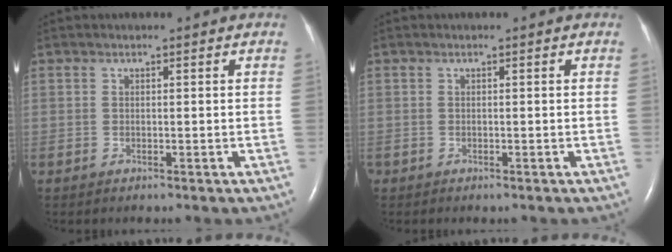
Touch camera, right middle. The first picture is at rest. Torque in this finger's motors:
{"motor_torque": [-0.21, -0.09, -0.03, 0.00]}